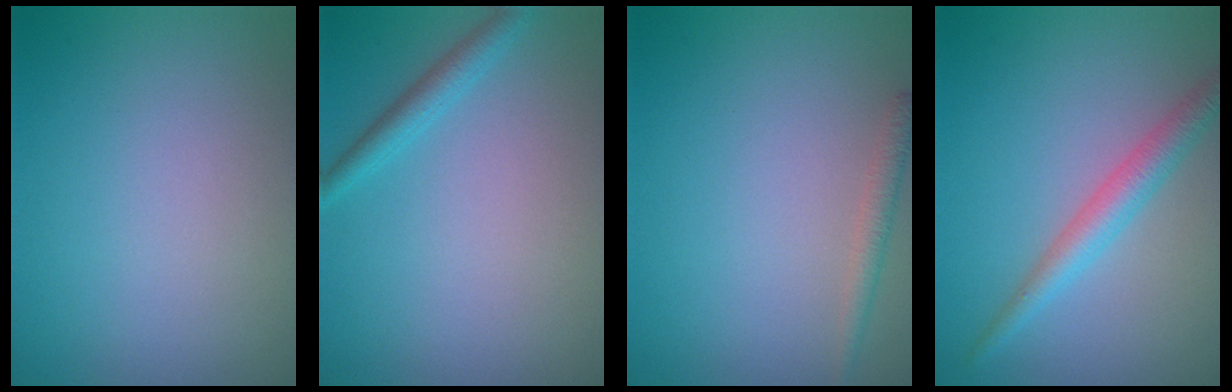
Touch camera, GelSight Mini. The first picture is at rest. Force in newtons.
{"total": 1.8, "press": 1.8, "slide": 0.0}
{"total": 1.4, "press": 1.4, "slide": 0.1}
{"total": 2.9, "press": 2.9, "slide": 0.1}